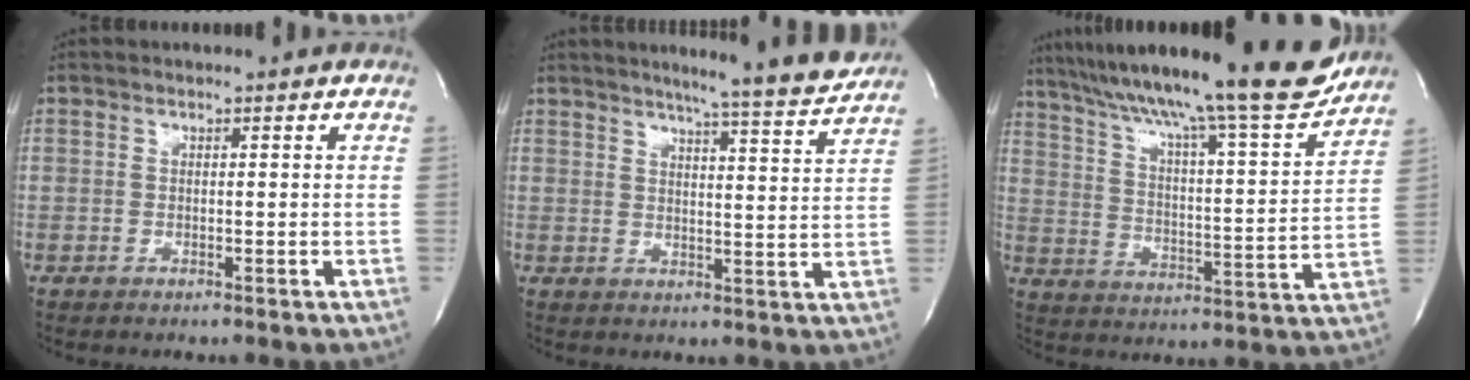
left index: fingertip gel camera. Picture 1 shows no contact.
{"total": 11.0, "force": [10.0, -1.2, 4.4], "torque": [-0.068, -0.030, 0.118]}
{"total": 24.4, "force": [20.3, 1.3, 13.4], "torque": [-0.224, -0.016, 0.297]}